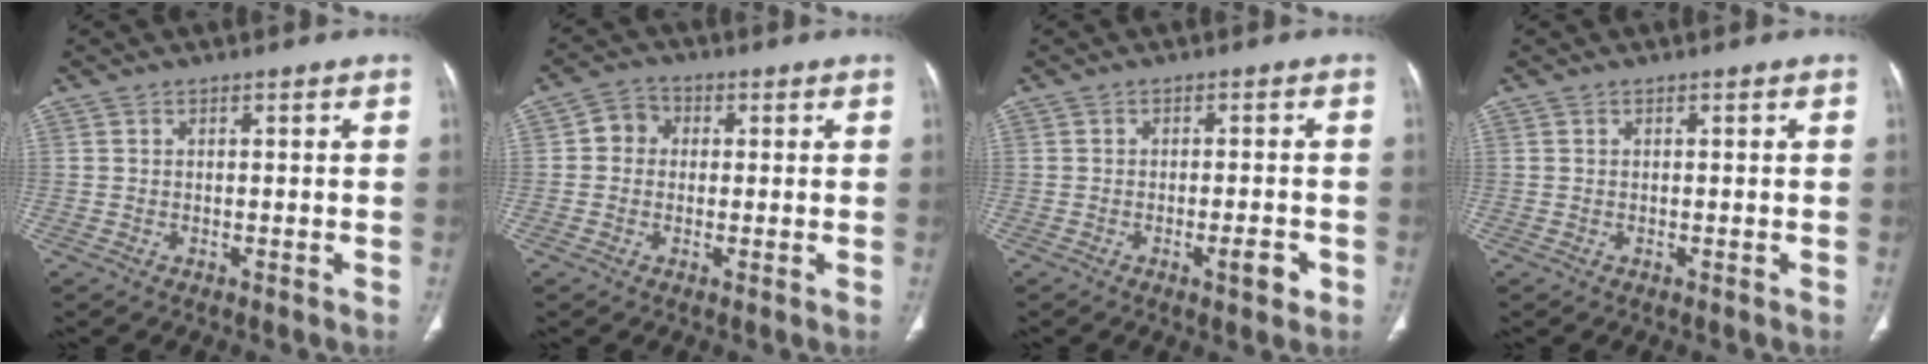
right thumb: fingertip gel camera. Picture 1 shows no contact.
{"total": 4.4, "force": [0.4, 3.9, 1.9], "torque": [-0.014, 0.011, -0.005]}
{"total": 3.7, "force": [-1.6, 1.0, 3.2], "torque": [-0.042, 0.002, -0.022]}
{"total": 0.0}